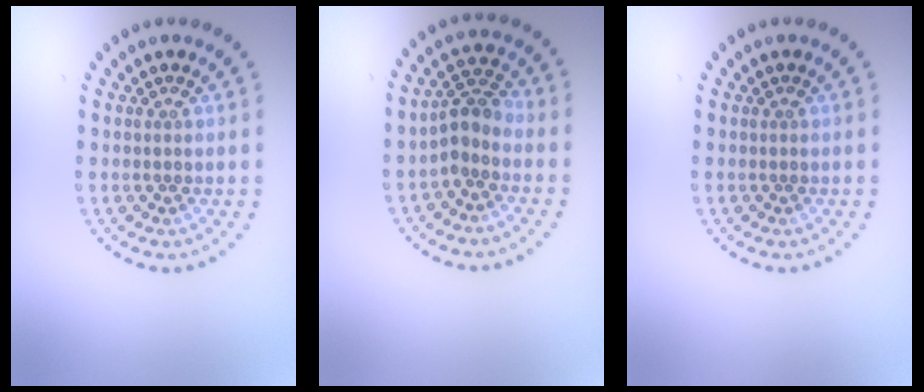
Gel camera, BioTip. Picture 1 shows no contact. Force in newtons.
{"total": 2.6, "press": 2.1, "slide": 1.6}
{"total": 0.0}